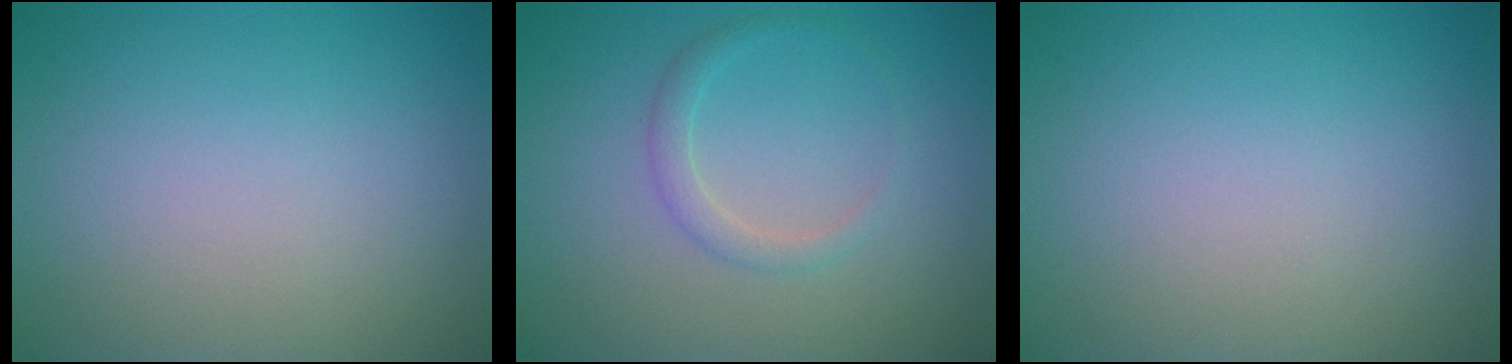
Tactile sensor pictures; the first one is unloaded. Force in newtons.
{"total": 1.4, "press": 1.4, "slide": 0.0}
{"total": 0.0}